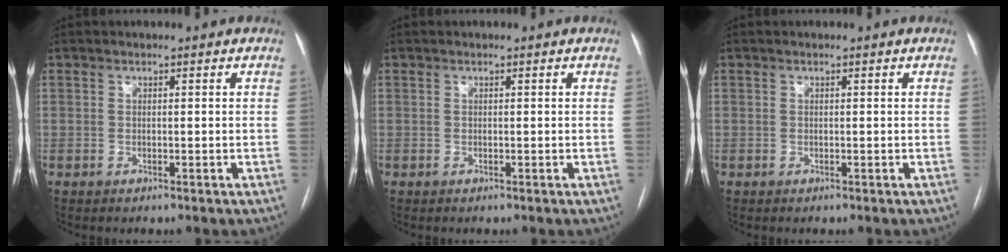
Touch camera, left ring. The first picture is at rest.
{"total": 0.0}
{"total": 0.0}